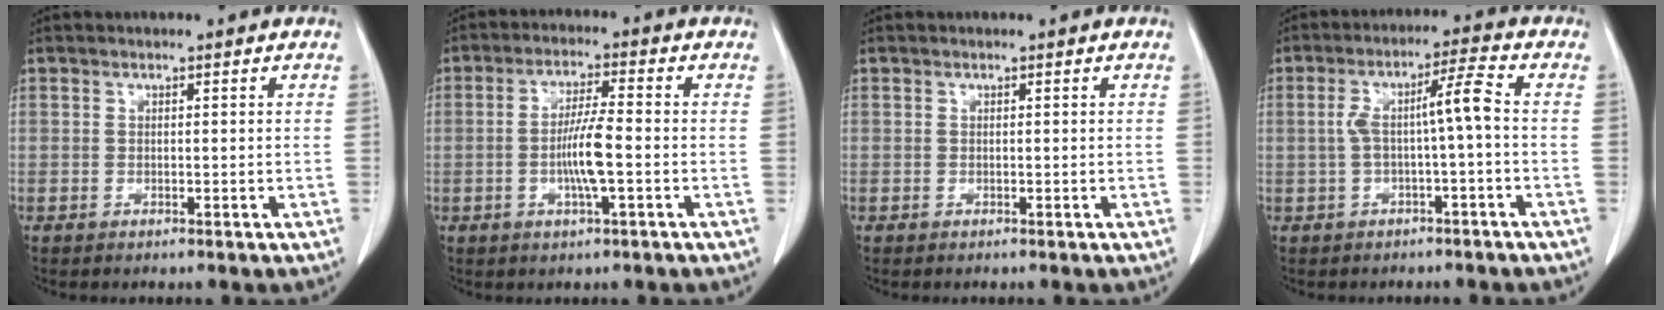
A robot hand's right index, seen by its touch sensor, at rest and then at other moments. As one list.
[{"total": 6.5, "force": [-1.4, 0.3, 6.3], "torque": [-0.124, -0.002, -0.028]}, {"total": 0.0}, {"total": 6.0, "force": [-0.5, 0.1, 6.0], "torque": [-0.111, 0.028, -0.004]}]